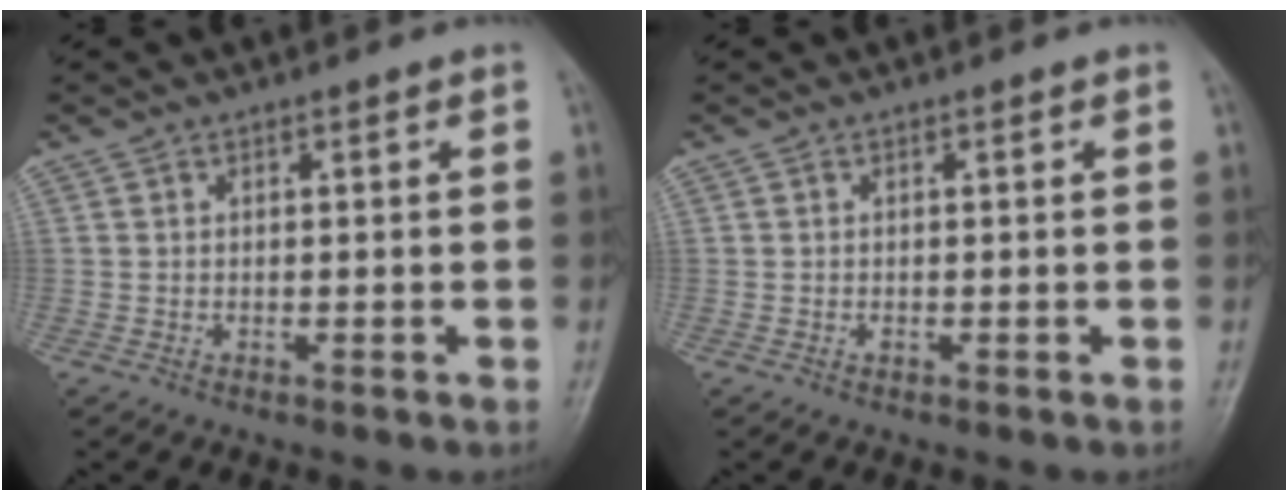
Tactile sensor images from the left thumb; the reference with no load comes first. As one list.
[{"total": 0.0}]